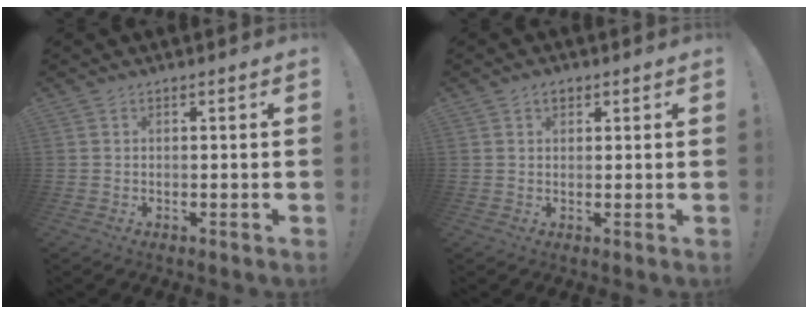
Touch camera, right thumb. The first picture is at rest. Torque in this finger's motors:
{"motor_torque": [0.25, 0.58, 0.11, -0.07, -0.03]}